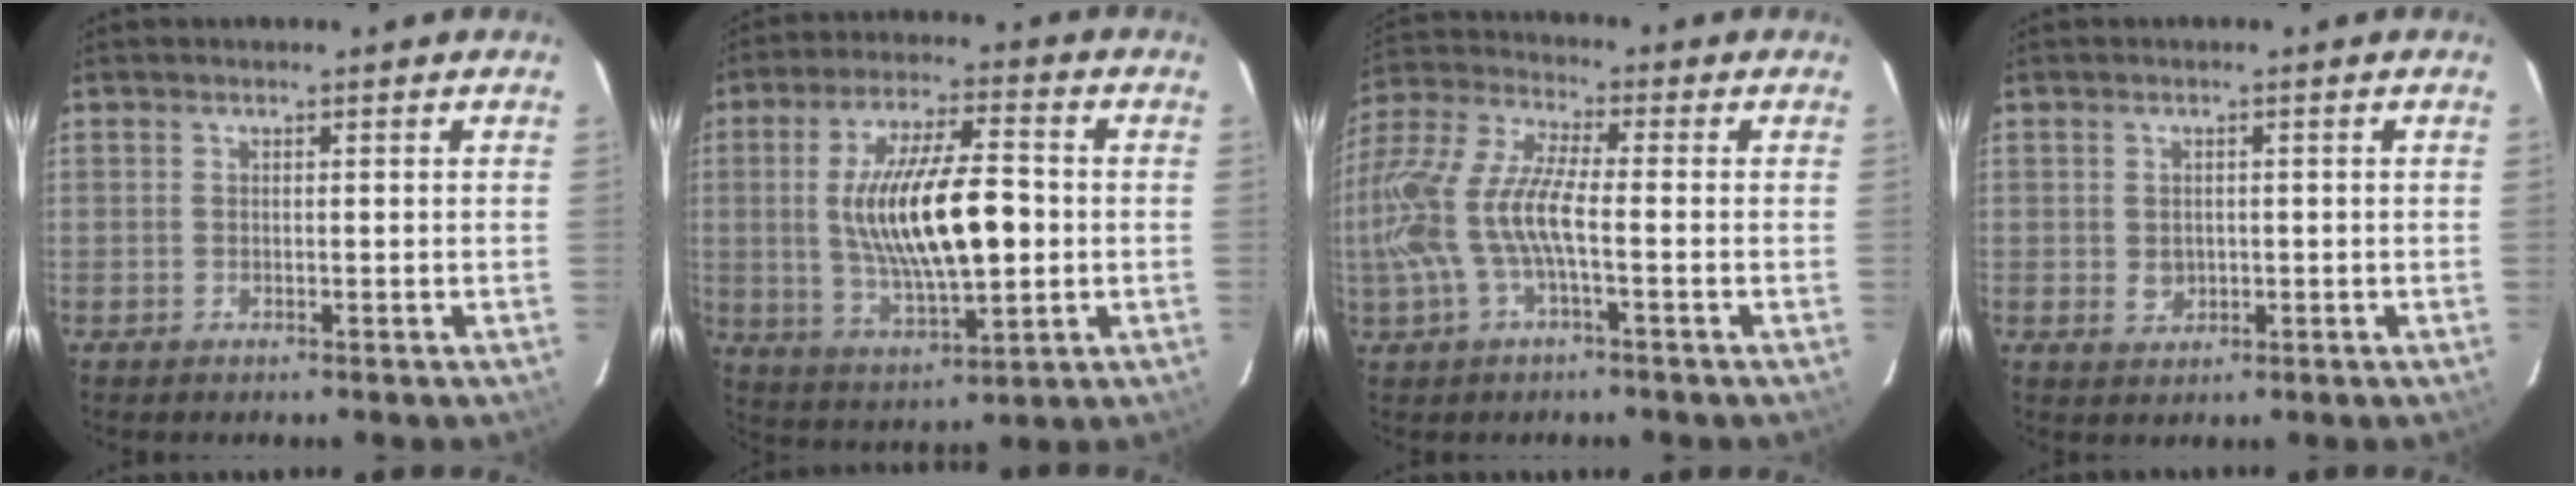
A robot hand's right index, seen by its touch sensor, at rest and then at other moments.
{"total": 17.1, "force": [-0.1, 5.6, 16.2], "torque": [-0.296, -0.002, 0.009]}
{"total": 15.0, "force": [-2.8, 4.4, 14.1], "torque": [-0.293, -0.001, -0.056]}
{"total": 2.4, "force": [-0.1, 2.1, 1.0], "torque": [-0.017, 0.001, 0.002]}